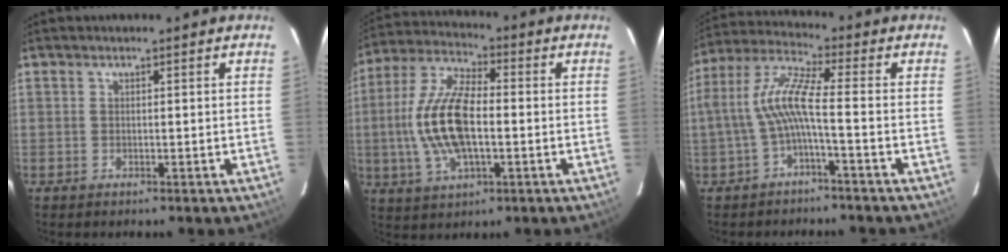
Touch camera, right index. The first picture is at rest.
{"total": 14.6, "force": [-1.3, 6.3, 13.1], "torque": [-0.276, 0.007, -0.026]}
{"total": 9.4, "force": [-2.2, 0.6, 9.1], "torque": [-0.196, 0.012, -0.043]}